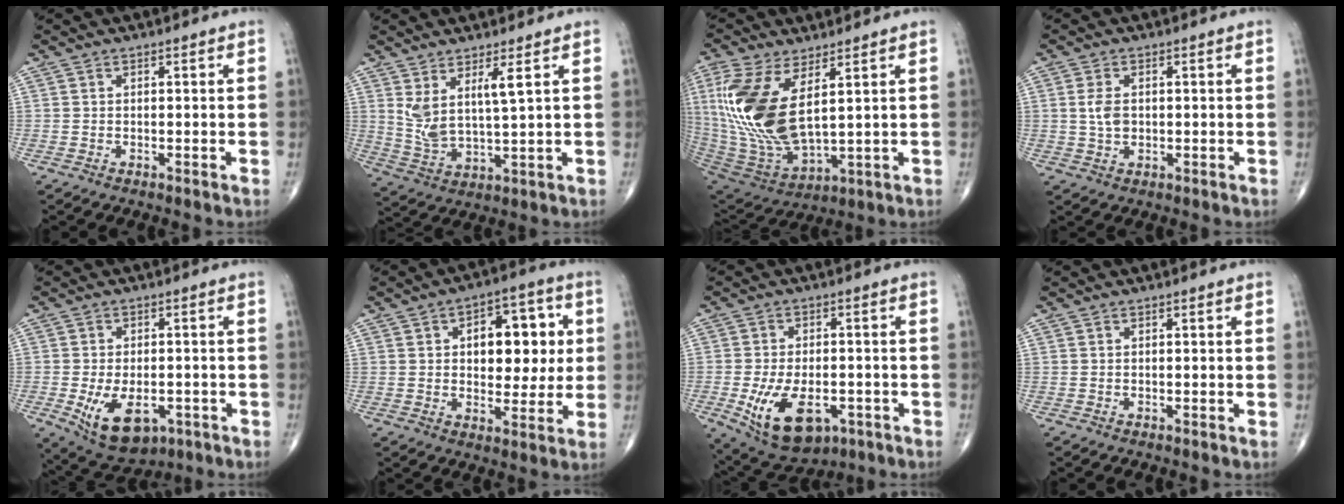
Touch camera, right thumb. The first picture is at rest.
{"total": 7.5, "force": [3.4, 1.7, 6.4], "torque": [-0.135, -0.034, 0.073]}
{"total": 19.4, "force": [5.1, 8.9, 16.4], "torque": [-0.361, -0.031, 0.112]}
{"total": 3.6, "force": [0.3, 2.3, 2.8], "torque": [-0.053, -0.001, 0.007]}
{"total": 11.5, "force": [-3.9, 6.7, 8.4], "torque": [-0.130, 0.003, -0.044]}
{"total": 13.6, "force": [2.4, 8.0, 10.7], "torque": [-0.096, 0.007, 0.034]}
{"total": 13.8, "force": [-4.8, 7.9, 10.2], "torque": [-0.169, 0.006, -0.060]}
{"total": 0.0}